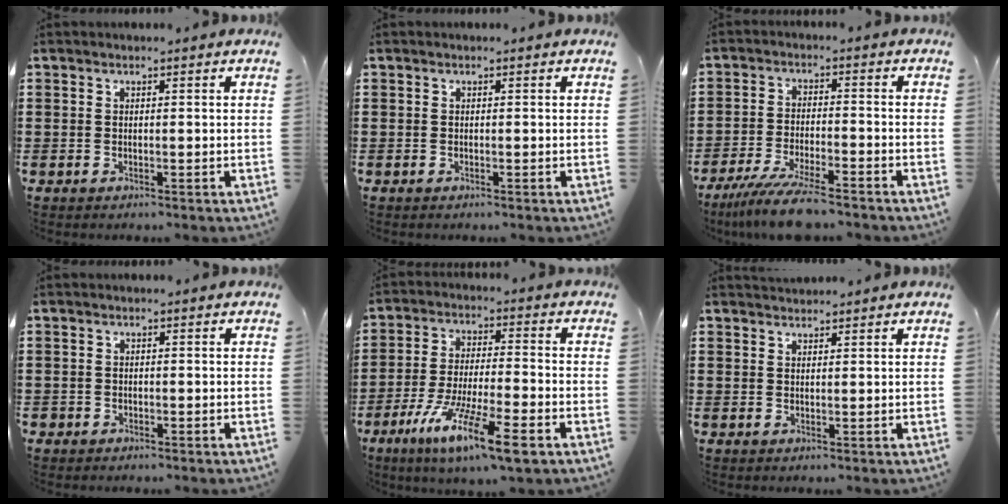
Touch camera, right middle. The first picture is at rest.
{"total": 0.0}
{"total": 7.6, "force": [-6.4, 0.3, 4.1], "torque": [-0.084, -0.011, -0.121]}
{"total": 0.8, "force": [-0.6, 0.5, 0.0], "torque": [-0.001, 0.003, -0.013]}
{"total": 11.6, "force": [-7.5, 1.8, 8.7], "torque": [-0.167, 0.002, -0.139]}
{"total": 1.4, "force": [1.4, 0.1, -0.1], "torque": [-0.001, 0.001, 0.027]}